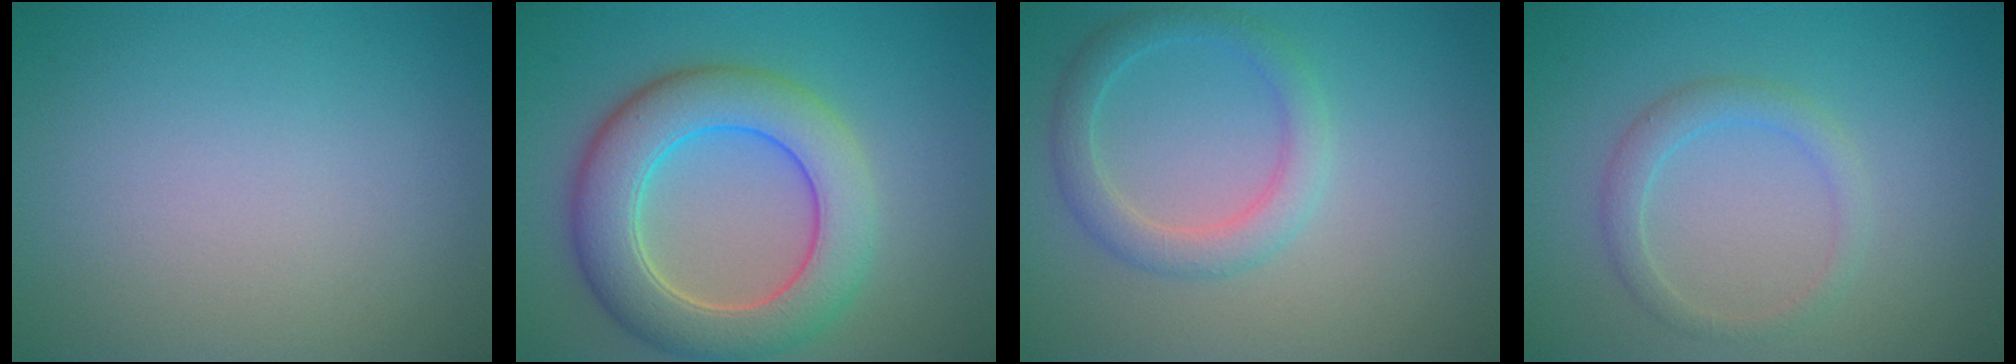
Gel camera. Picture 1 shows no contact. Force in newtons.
{"total": 7.8, "press": 7.8, "slide": 0.3}
{"total": 2.8, "press": 2.8, "slide": 0.0}
{"total": 2.0, "press": 2.0, "slide": 0.1}